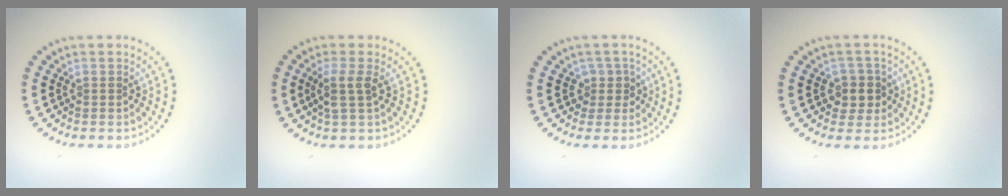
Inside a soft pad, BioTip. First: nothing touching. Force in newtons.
{"total": 2.1, "press": 1.7, "slide": 1.3}
{"total": 1.8, "press": 1.4, "slide": 1.2}
{"total": 2.6, "press": 2.4, "slide": 0.9}